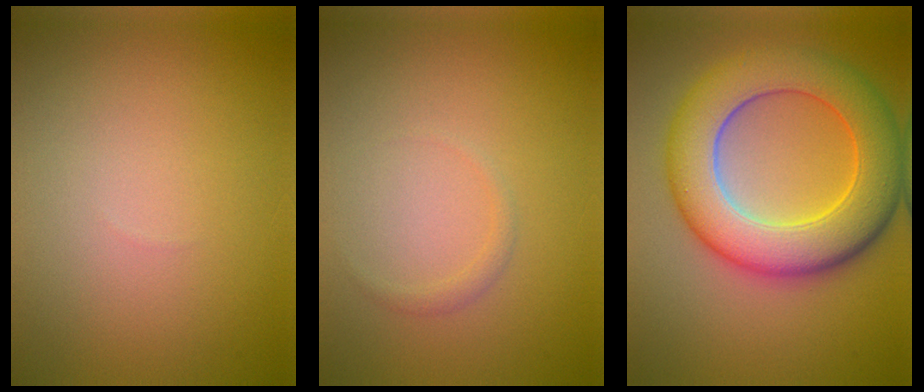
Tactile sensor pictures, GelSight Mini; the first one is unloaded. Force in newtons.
{"total": 0.7, "press": 0.7, "slide": 0.1}
{"total": 10.0, "press": 10.0, "slide": 0.4}